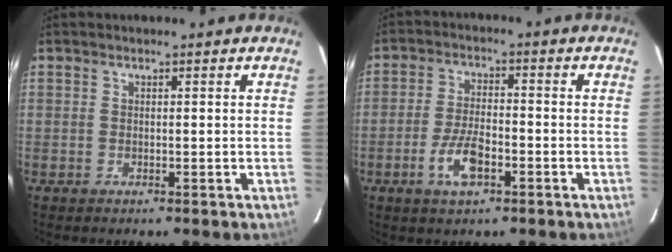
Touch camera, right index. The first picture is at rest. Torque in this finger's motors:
{"motor_torque": [0.91, -0.56, 0.20, 0.06]}